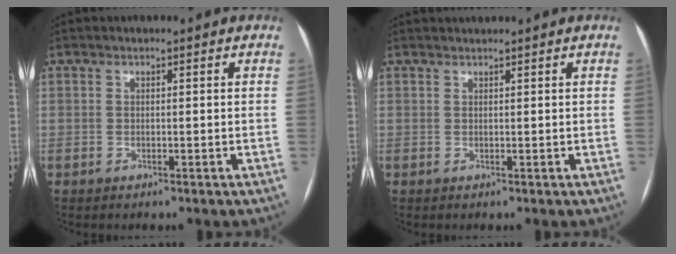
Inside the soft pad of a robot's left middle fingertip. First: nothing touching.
{"total": 1.2, "force": [1.1, -0.4, 0.2], "torque": [-0.004, 0.014, 0.027]}